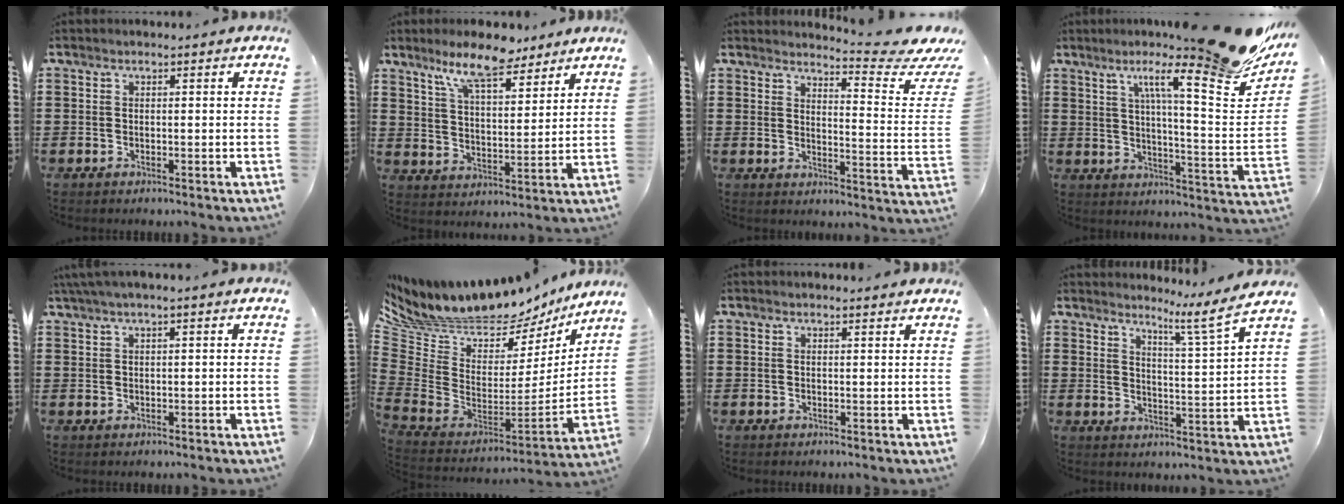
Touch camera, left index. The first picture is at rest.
{"total": 9.8, "force": [8.2, 2.2, 4.9], "torque": [-0.102, -0.032, 0.146]}
{"total": 5.6, "force": [4.8, -0.1, 2.7], "torque": [-0.046, -0.048, 0.072]}
{"total": 15.2, "force": [9.9, 1.3, 11.5], "torque": [-0.180, -0.072, 0.142]}
{"total": 1.5, "force": [0.7, -0.1, 1.3], "torque": [-0.024, -0.002, 0.013]}
{"total": 7.5, "force": [6.7, 2.6, 2.1], "torque": [-0.084, -0.067, 0.117]}
{"total": 0.8, "force": [0.8, 0.0, 0.0], "torque": [-0.003, -0.001, 0.015]}
{"total": 5.8, "force": [4.6, -1.0, 3.3], "torque": [-0.058, -0.039, 0.065]}